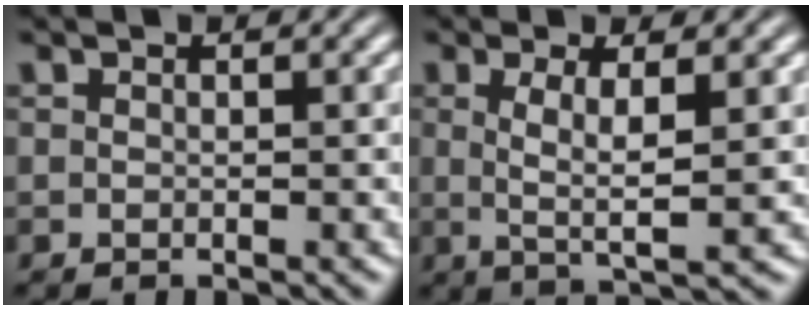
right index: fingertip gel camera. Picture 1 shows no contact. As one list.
[{"total": 3.9, "force": [0.4, -0.1, 3.8], "torque": [-0.066, -0.015, 0.016]}]